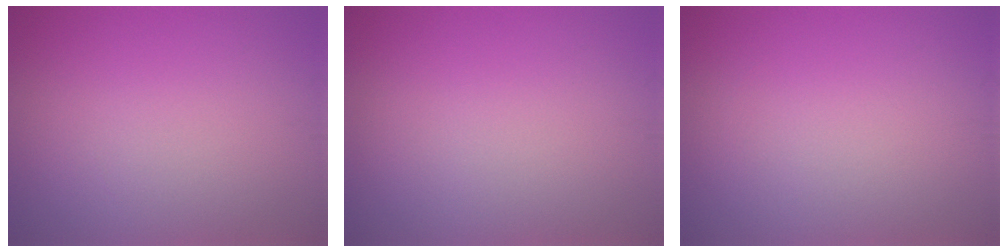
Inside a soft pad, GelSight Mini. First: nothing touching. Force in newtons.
{"total": 0.0}
{"total": 0.0}